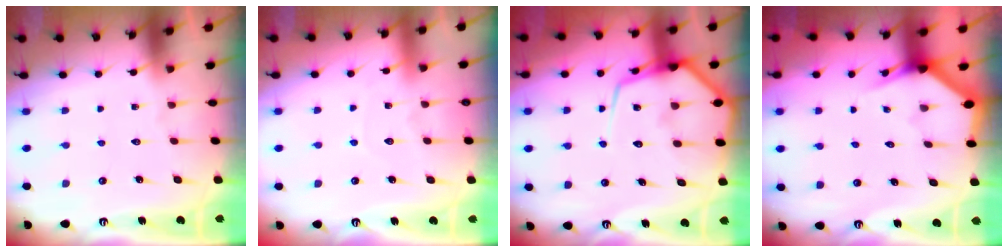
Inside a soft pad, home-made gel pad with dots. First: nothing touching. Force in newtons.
{"total": 4.8, "press": 4.8, "slide": 0.6}
{"total": 12.8, "press": 12.7, "slide": 1.2}
{"total": 3.0, "press": 3.0, "slide": 0.1}